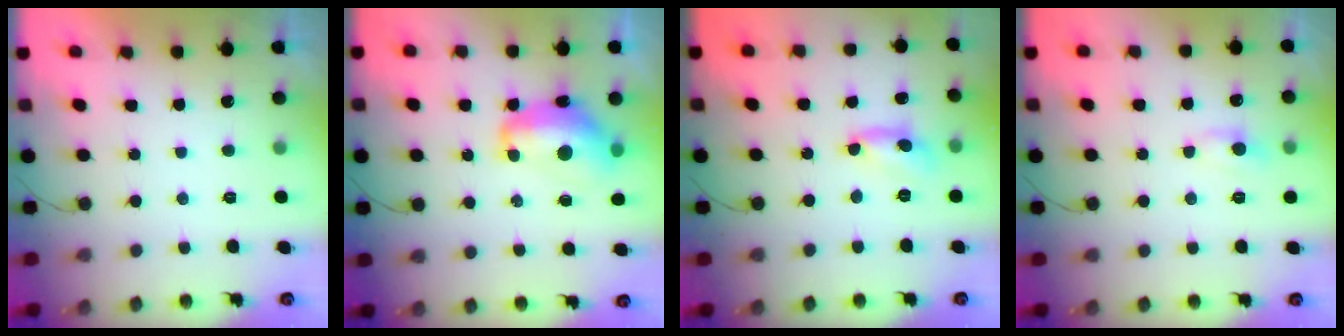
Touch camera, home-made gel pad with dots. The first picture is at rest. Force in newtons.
{"total": 13.3, "press": 13.3, "slide": 1.0}
{"total": 4.9, "press": 4.8, "slide": 0.4}
{"total": 4.6, "press": 4.5, "slide": 0.6}